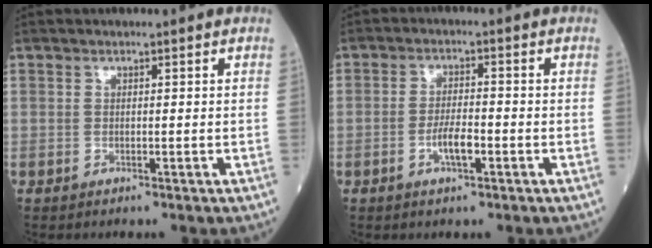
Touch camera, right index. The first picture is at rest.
{"total": 4.0, "force": [-1.5, 0.9, 3.6], "torque": [-0.068, 0.002, -0.029]}